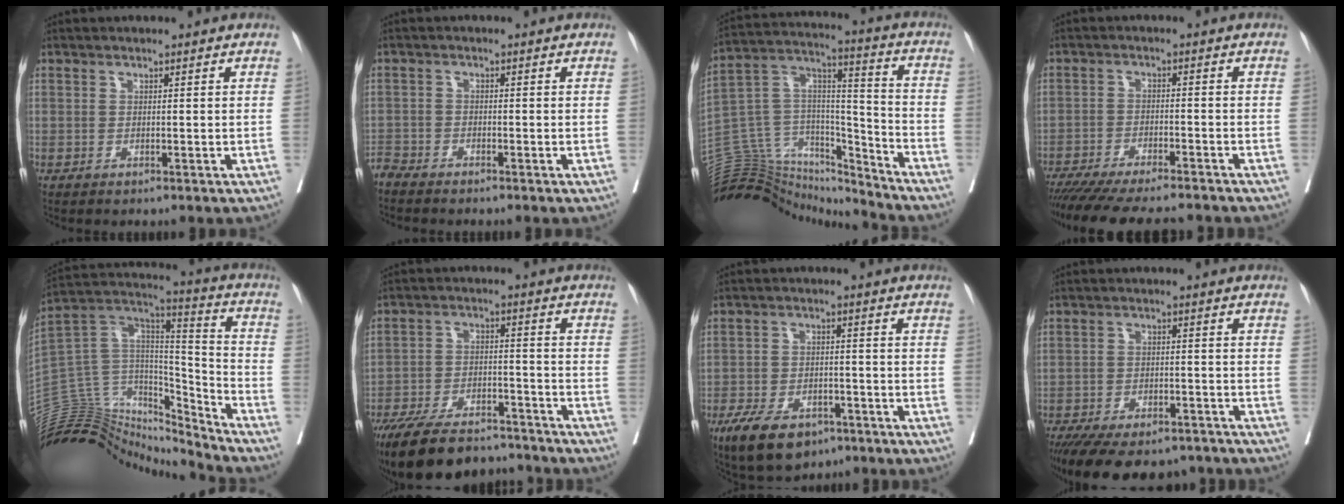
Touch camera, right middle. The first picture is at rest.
{"total": 2.6, "force": [-2.6, 0.0, 0.0], "torque": [0.004, -0.009, -0.052]}
{"total": 19.8, "force": [-19.0, 4.9, 2.6], "torque": [-0.054, 0.069, -0.310]}
{"total": 17.1, "force": [-15.2, 2.3, 7.6], "torque": [-0.140, -0.034, -0.218]}
{"total": 19.4, "force": [-17.9, 7.2, 2.7], "torque": [-0.058, 0.102, -0.294]}
{"total": 17.7, "force": [-15.2, 5.3, 7.6], "torque": [-0.150, -0.008, -0.234]}
{"total": 10.1, "force": [-6.5, 5.2, 5.7], "torque": [-0.103, -0.002, -0.104]}
{"total": 17.2, "force": [-13.7, 6.8, 7.8], "torque": [-0.163, -0.015, -0.188]}